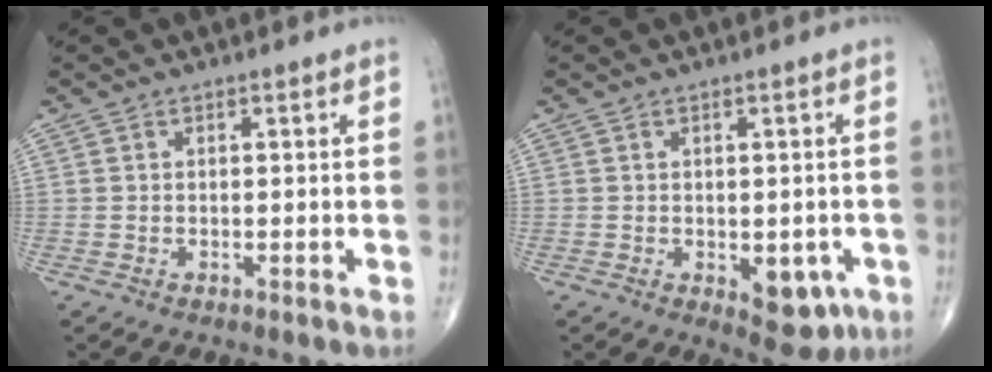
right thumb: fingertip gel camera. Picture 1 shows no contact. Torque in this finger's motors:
{"motor_torque": [2.49, 2.52, 0.49, -0.39, 0.18]}